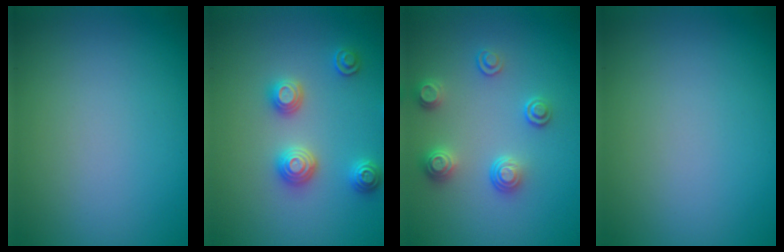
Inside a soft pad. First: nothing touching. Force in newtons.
{"total": 2.9, "press": 2.9, "slide": 0.2}
{"total": 2.7, "press": 2.5, "slide": 0.9}
{"total": 0.0}